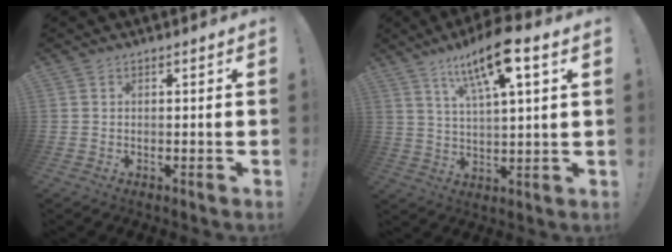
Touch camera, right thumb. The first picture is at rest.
{"total": 13.0, "force": [7.3, 2.8, 10.4], "torque": [-0.171, -0.031, 0.115]}